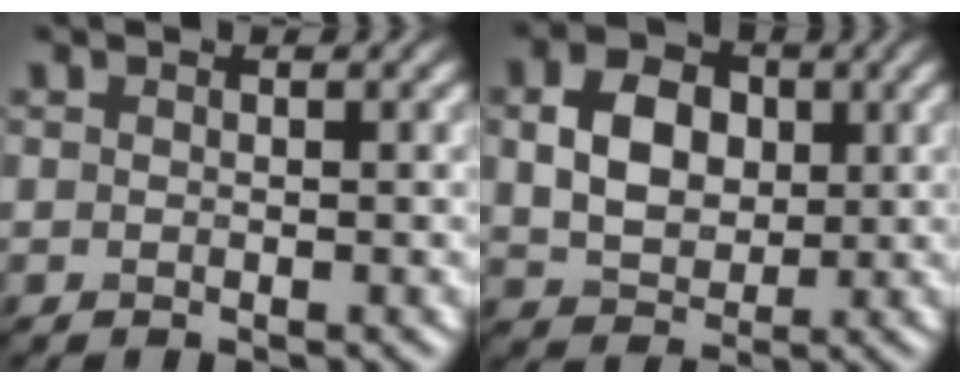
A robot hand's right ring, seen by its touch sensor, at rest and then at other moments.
{"total": 5.4, "force": [1.0, 4.0, 3.4], "torque": [-0.072, 0.003, 0.017]}